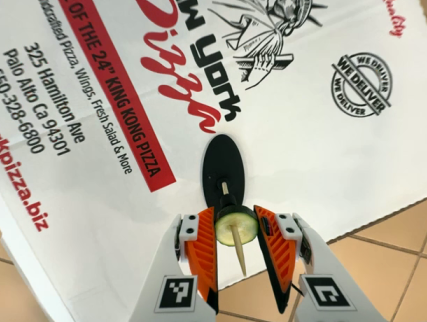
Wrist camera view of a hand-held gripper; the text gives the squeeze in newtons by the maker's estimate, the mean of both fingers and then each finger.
{"total": 7.9, "left": 7.8, "right": 7.9}